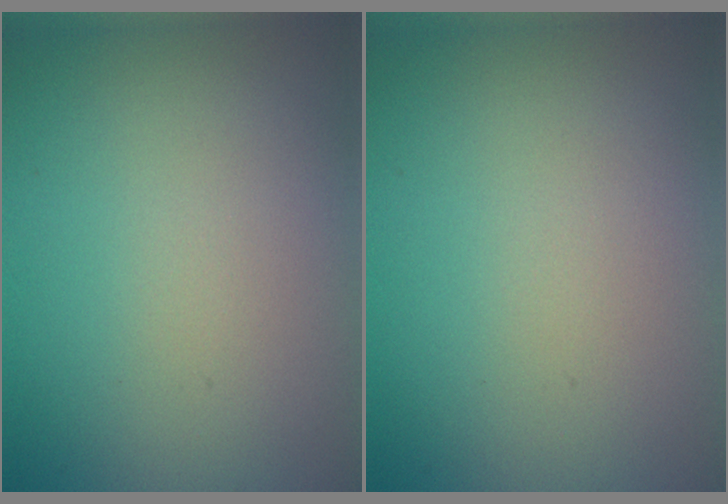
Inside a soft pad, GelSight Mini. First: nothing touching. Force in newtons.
{"total": 0.0}